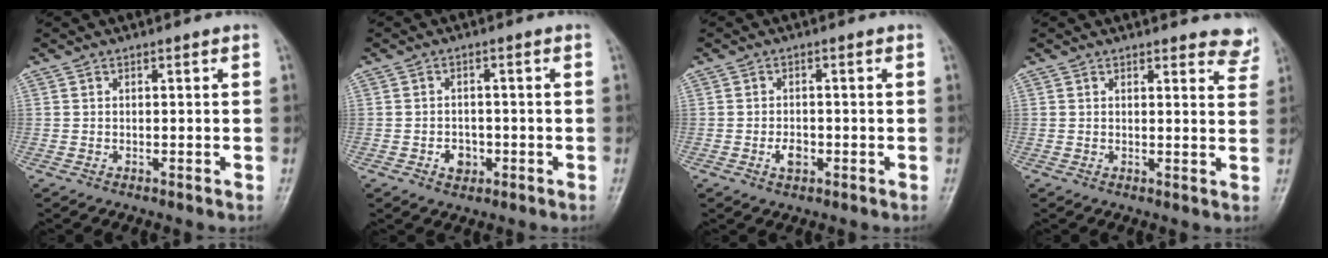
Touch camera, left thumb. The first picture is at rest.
{"total": 3.3, "force": [-1.2, 2.6, 1.6], "torque": [-0.011, 0.007, -0.015]}
{"total": 2.8, "force": [-0.9, 1.8, 1.9], "torque": [-0.029, 0.003, -0.015]}
{"total": 5.6, "force": [5.2, 1.5, 1.4], "torque": [0.012, -0.031, 0.039]}